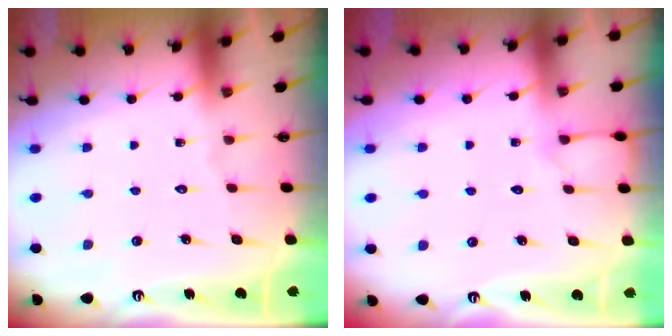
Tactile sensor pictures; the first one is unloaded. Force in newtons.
{"total": 4.7, "press": 4.7, "slide": 0.6}